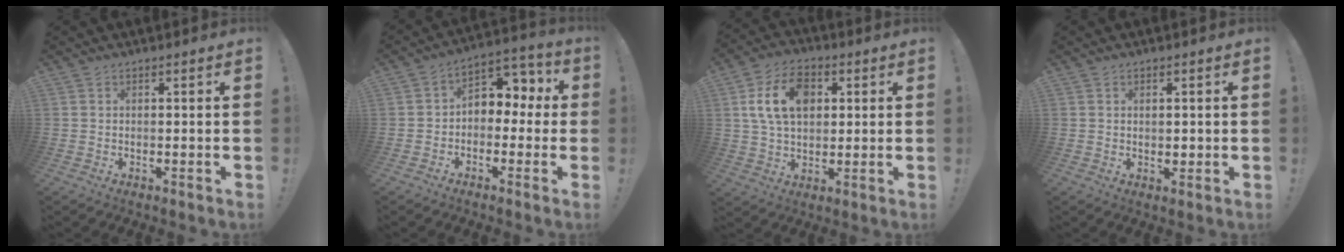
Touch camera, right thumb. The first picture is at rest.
{"total": 6.0, "force": [-0.1, 5.4, 2.6], "torque": [-0.023, -0.004, 0.001]}
{"total": 14.0, "force": [3.6, 9.7, 9.5], "torque": [-0.154, 0.005, 0.069]}
{"total": 1.2, "force": [0.5, 0.8, 0.9], "torque": [-0.002, -0.004, 0.005]}